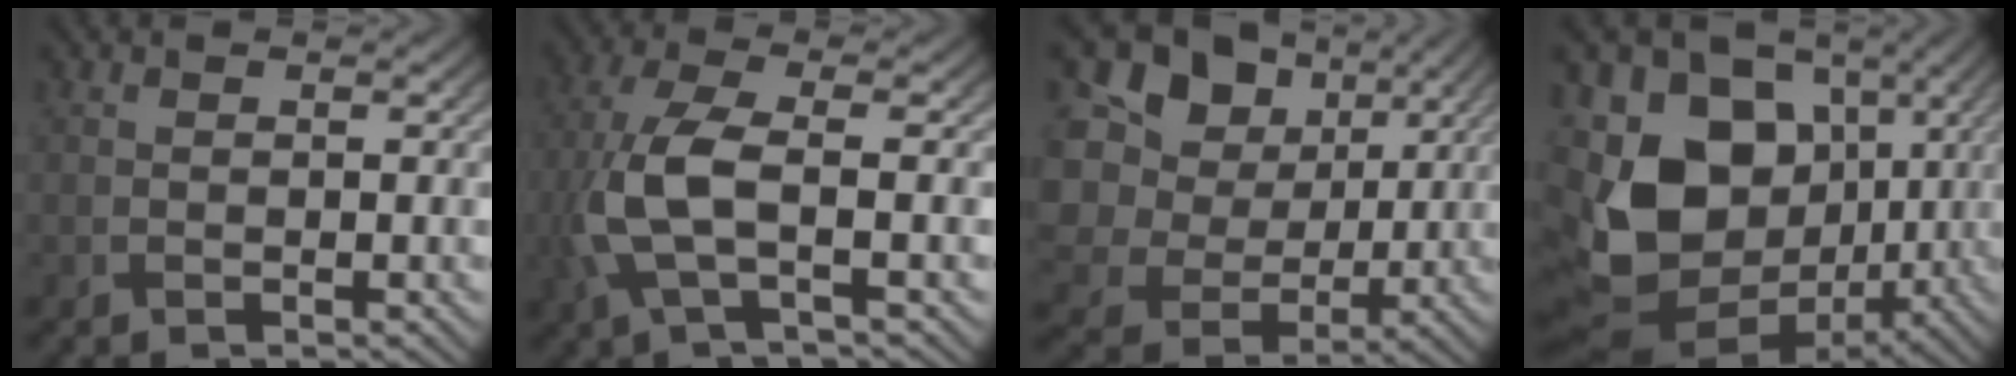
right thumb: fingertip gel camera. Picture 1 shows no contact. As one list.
[{"total": 7.3, "force": [-1.3, 2.6, 6.7], "torque": [-0.173, -0.002, -0.028]}, {"total": 16.2, "force": [3.1, 13.7, 8.0], "torque": [-0.258, 0.012, 0.072]}, {"total": 15.4, "force": [-0.7, 11.7, 9.9], "torque": [-0.201, -0.021, 0.000]}]